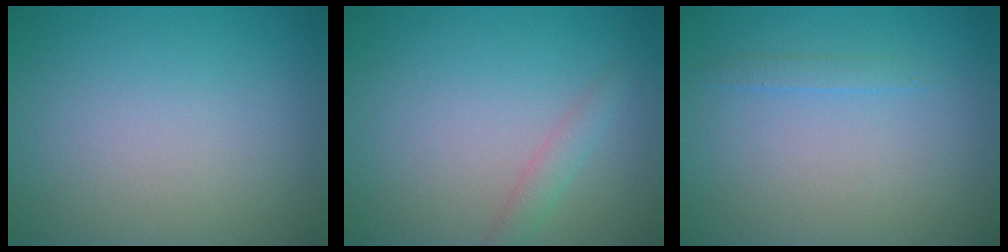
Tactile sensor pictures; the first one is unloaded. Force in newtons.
{"total": 1.3, "press": 1.3, "slide": 0.1}
{"total": 0.9, "press": 0.9, "slide": 0.1}